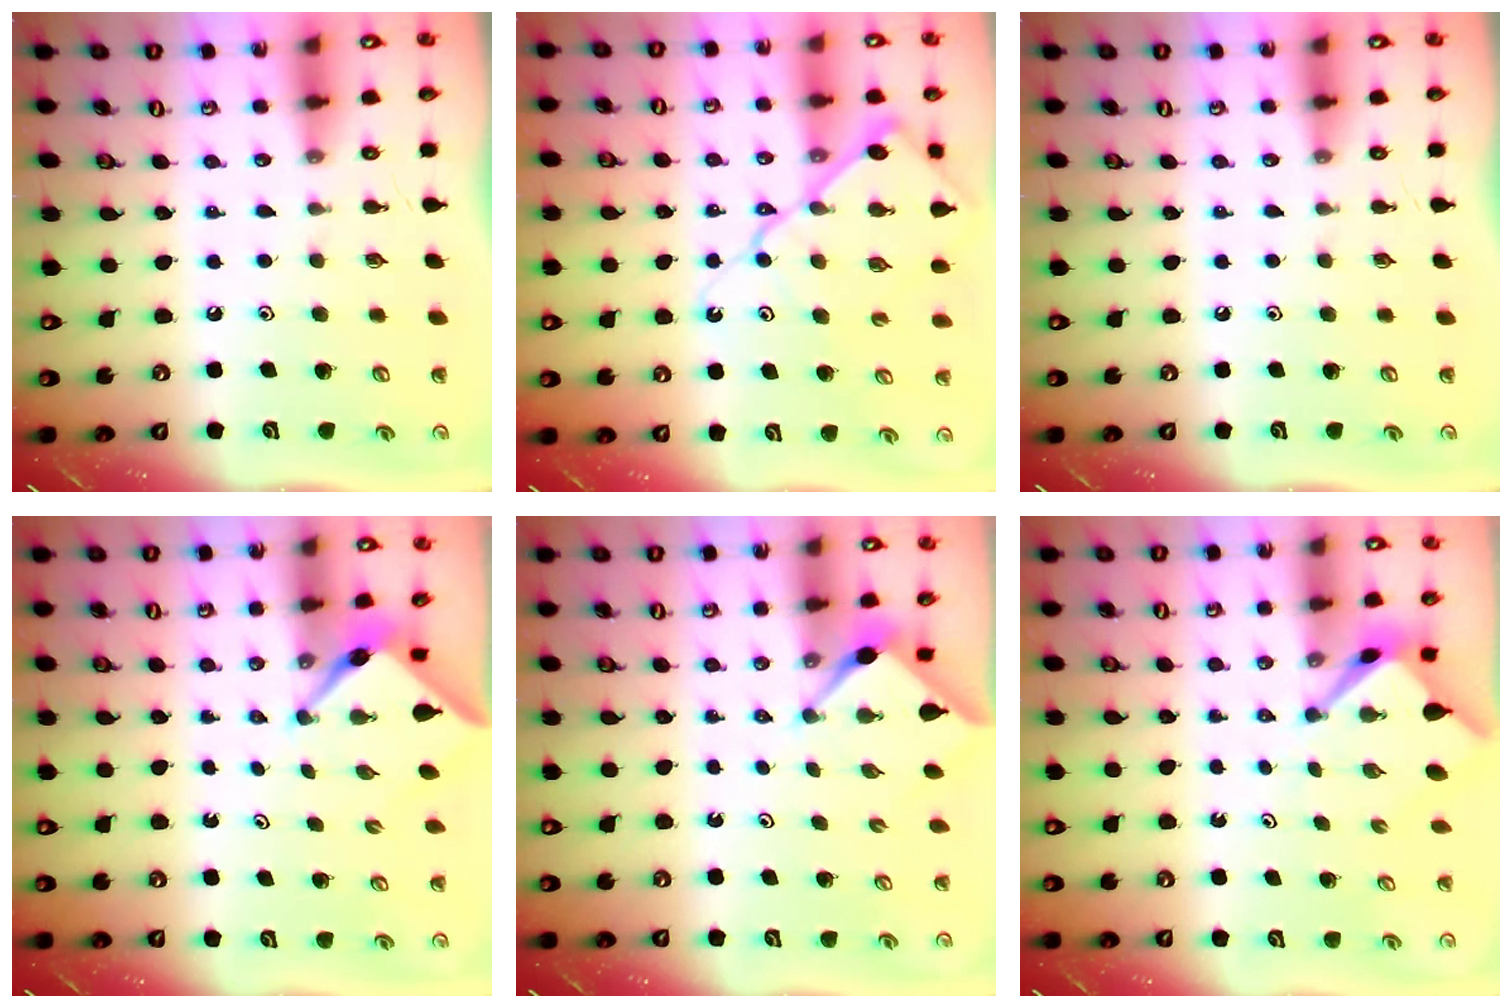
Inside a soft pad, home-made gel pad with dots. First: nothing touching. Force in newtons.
{"total": 14.3, "press": 14.2, "slide": 1.6}
{"total": 0.0}
{"total": 3.2, "press": 3.2, "slide": 0.3}
{"total": 3.0, "press": 2.9, "slide": 0.3}
{"total": 2.7, "press": 2.7, "slide": 0.3}